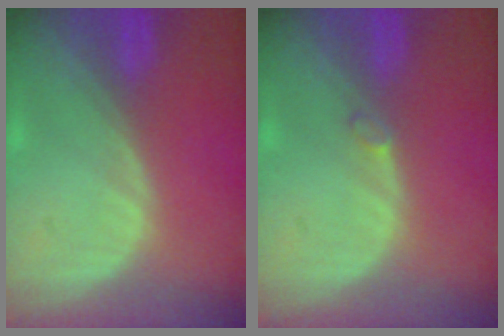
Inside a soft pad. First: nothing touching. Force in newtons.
{"total": 0.9, "press": 0.8, "slide": 0.2}